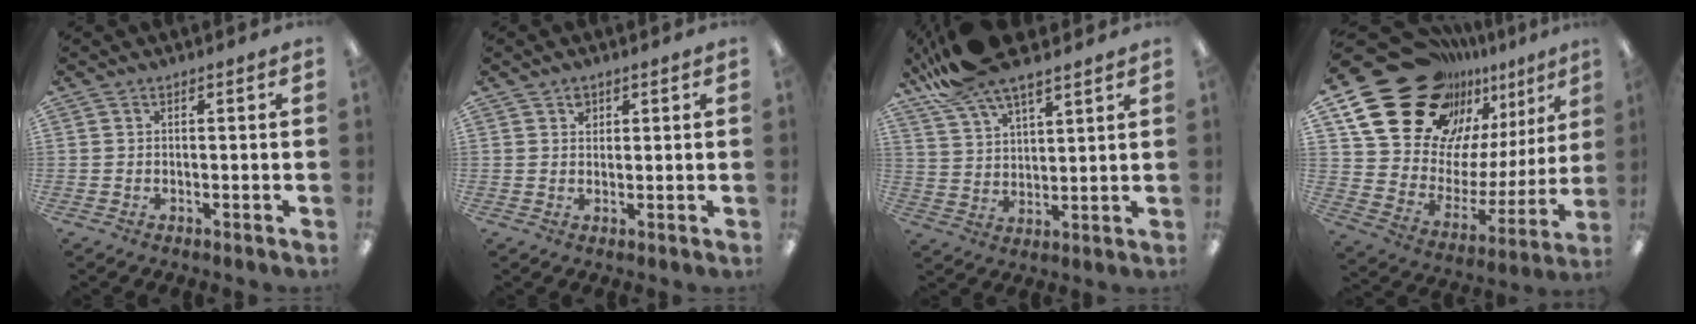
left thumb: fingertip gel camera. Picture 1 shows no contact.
{"total": 2.2, "force": [1.3, 1.6, 0.8], "torque": [-0.001, -0.005, 0.020]}
{"total": 12.3, "force": [10.4, 3.2, 5.8], "torque": [-0.130, -0.045, 0.193]}
{"total": 26.9, "force": [19.2, 15.0, 11.4], "torque": [-0.184, -0.128, 0.365]}